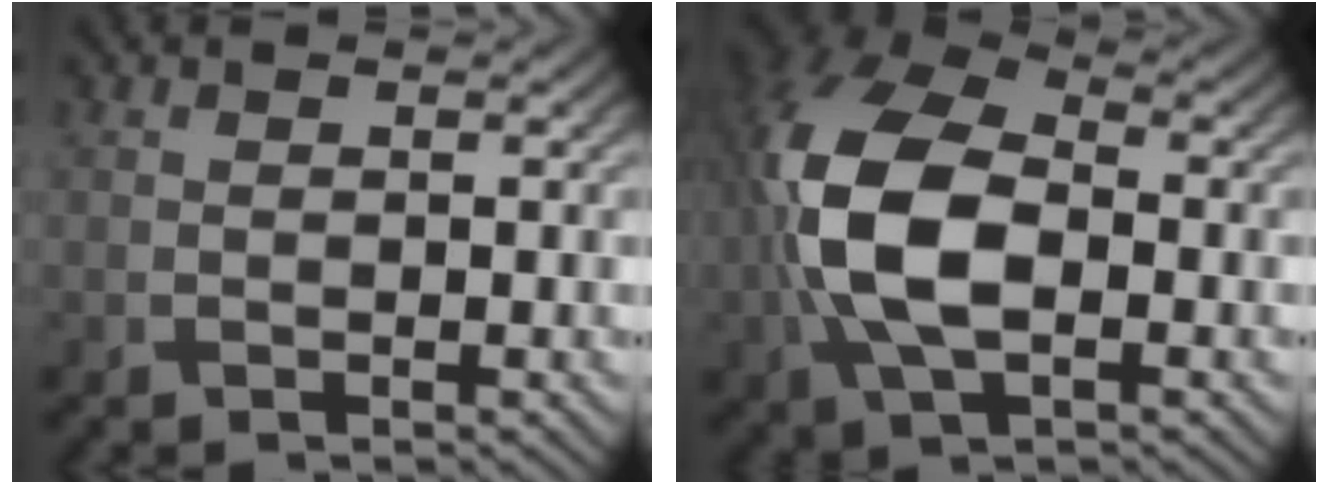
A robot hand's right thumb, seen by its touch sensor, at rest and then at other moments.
{"total": 12.7, "force": [-1.4, 7.0, 10.5], "torque": [-0.248, 0.007, -0.039]}